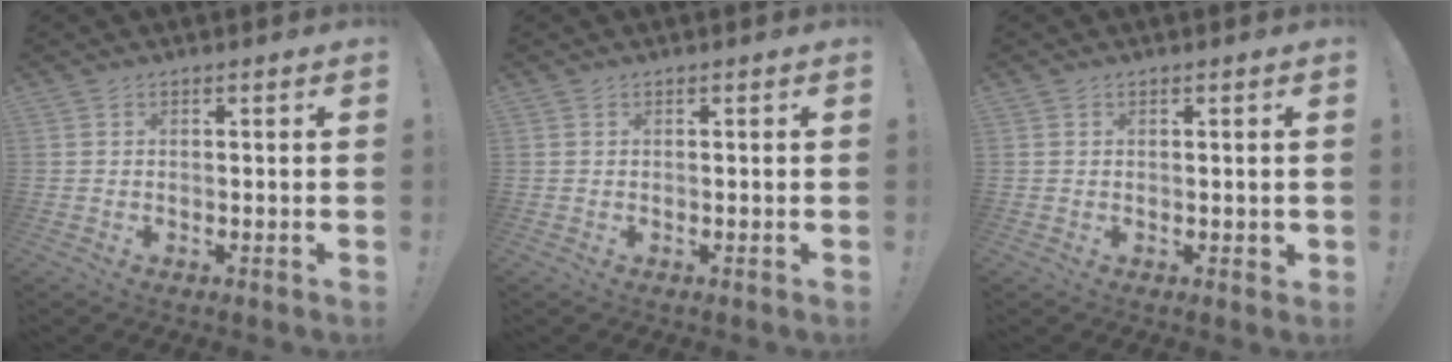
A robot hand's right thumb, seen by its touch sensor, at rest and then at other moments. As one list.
[{"total": 0.0}, {"total": 1.0, "force": [0.3, 0.8, 0.6], "torque": [-0.004, 0.000, 0.004]}]